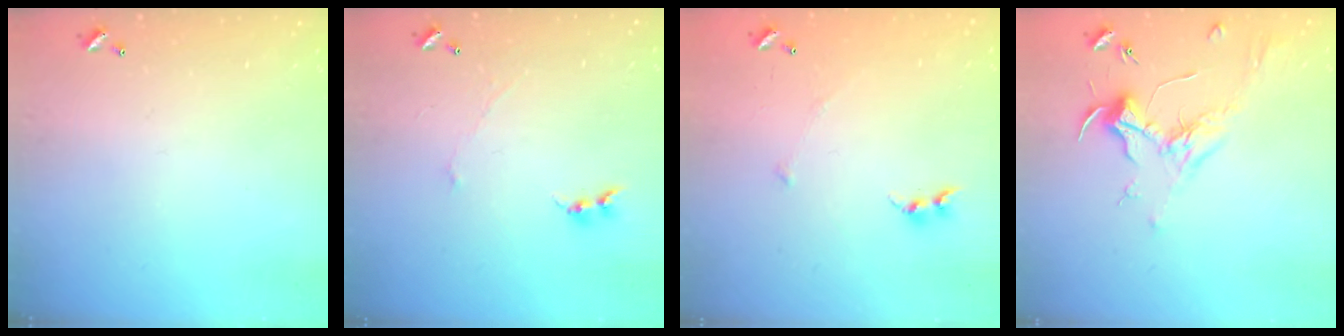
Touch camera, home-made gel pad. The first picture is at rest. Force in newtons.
{"total": 0.0}
{"total": 6.1, "press": 6.0, "slide": 0.6}
{"total": 1.8, "press": 1.6, "slide": 0.7}